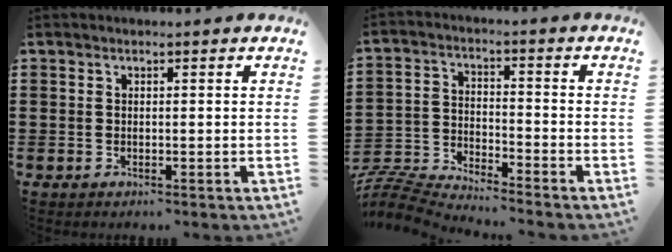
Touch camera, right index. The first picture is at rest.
{"total": 6.4, "force": [-6.4, 0.1, 0.6], "torque": [-0.035, -0.005, -0.135]}